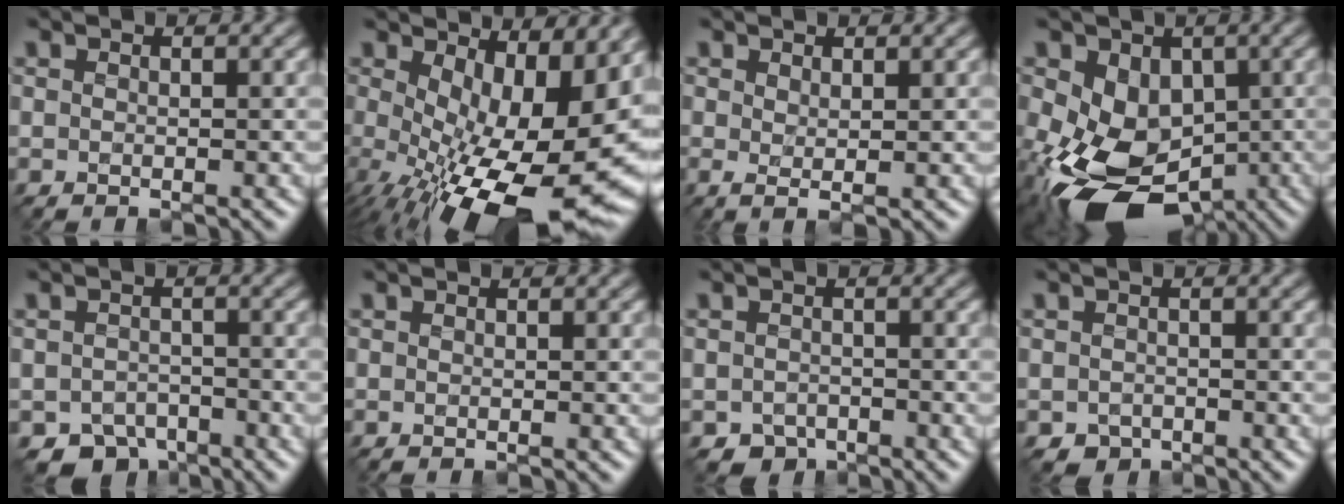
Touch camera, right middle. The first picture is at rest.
{"total": 15.9, "force": [-1.7, 7.4, 13.9], "torque": [-0.189, -0.039, -0.002]}
{"total": 0.7, "force": [0.3, 0.0, 0.6], "torque": [-0.014, -0.008, 0.009]}
{"total": 10.1, "force": [-4.0, 6.7, 6.5], "torque": [-0.131, -0.035, -0.059]}
{"total": 2.8, "force": [-2.3, 1.6, 0.0], "torque": [0.000, -0.009, -0.038]}
{"total": 0.0}
{"total": 1.3, "force": [-1.1, 0.7, -0.5], "torque": [0.001, -0.007, -0.015]}
{"total": 1.0, "force": [-0.7, 0.5, -0.5], "torque": [0.002, -0.009, -0.006]}